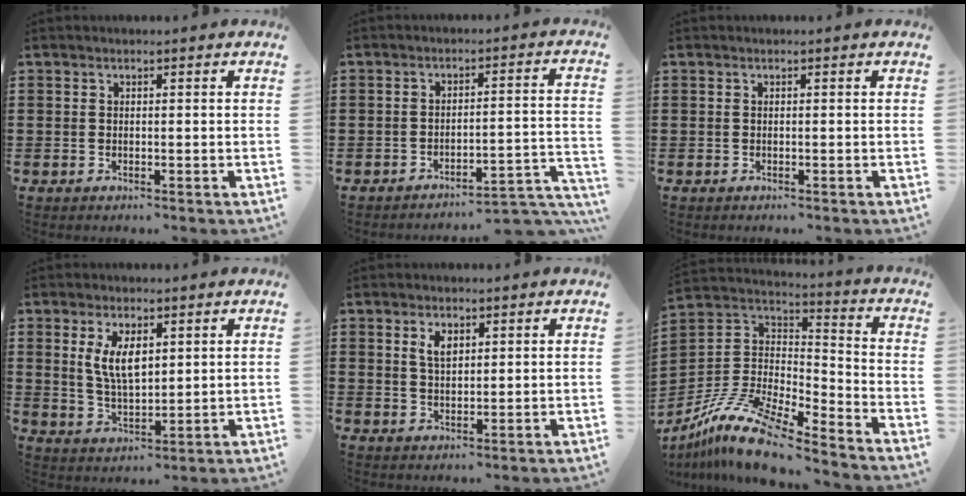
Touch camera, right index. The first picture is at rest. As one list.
[{"total": 4.3, "force": [-4.0, -0.1, 1.5], "torque": [-0.030, -0.011, -0.083]}, {"total": 0.0}, {"total": 5.9, "force": [1.9, 2.7, 5.0], "torque": [-0.096, 0.001, 0.032]}, {"total": 2.9, "force": [1.4, 1.5, 2.1], "torque": [-0.046, 0.005, 0.025]}, {"total": 13.0, "force": [-10.4, 2.8, 7.3], "torque": [-0.162, 0.022, -0.207]}]